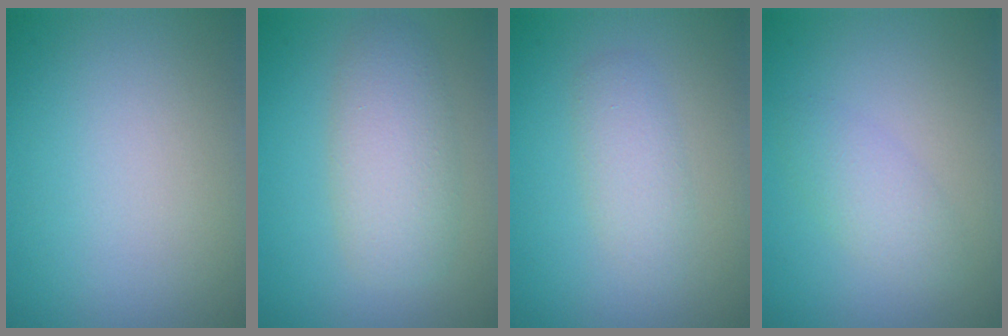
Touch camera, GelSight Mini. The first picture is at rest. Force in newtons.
{"total": 4.4, "press": 4.4, "slide": 0.1}
{"total": 2.2, "press": 2.2, "slide": 0.0}
{"total": 2.2, "press": 2.2, "slide": 0.1}